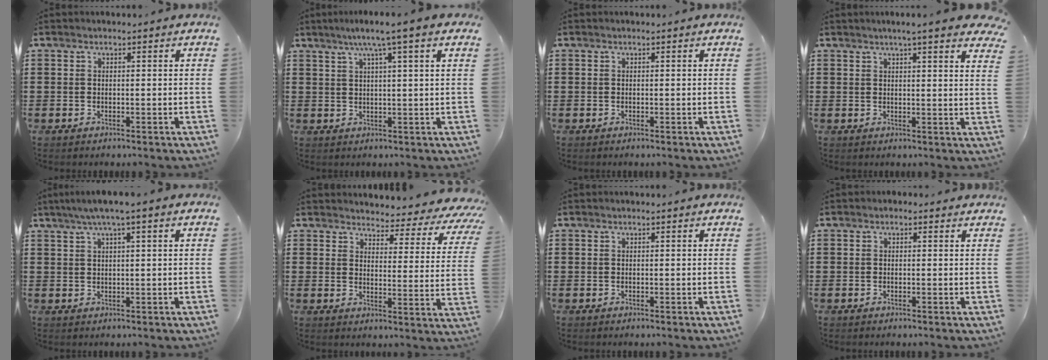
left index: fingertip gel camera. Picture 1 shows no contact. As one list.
[{"total": 4.9, "force": [2.9, -0.7, 3.9], "torque": [-0.083, 0.000, 0.046]}, {"total": 0.0}, {"total": 4.1, "force": [3.4, -0.2, 2.3], "torque": [-0.047, -0.007, 0.058]}, {"total": 3.0, "force": [1.3, -0.1, 2.7], "torque": [-0.052, 0.000, 0.021]}, {"total": 3.9, "force": [3.7, 0.8, 0.9], "torque": [-0.025, -0.036, 0.057]}, {"total": 0.0}, {"total": 0.6, "force": [-0.2, 0.5, 0.2], "torque": [-0.005, 0.003, -0.004]}]